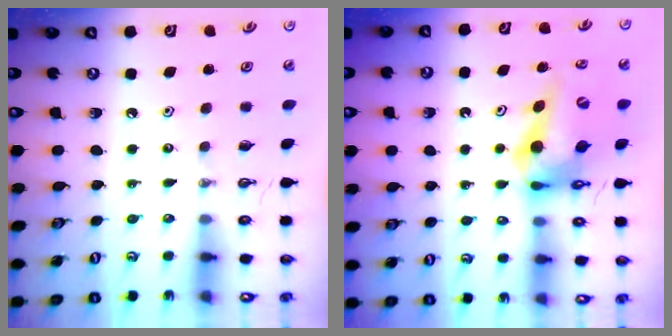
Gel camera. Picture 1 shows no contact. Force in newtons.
{"total": 12.9, "press": 12.8, "slide": 1.1}